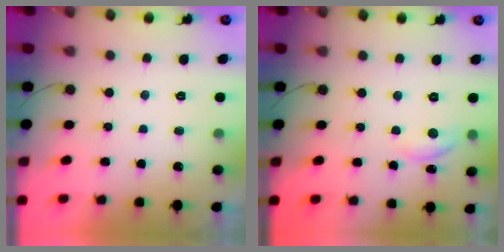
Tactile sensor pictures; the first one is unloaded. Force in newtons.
{"total": 7.1, "press": 7.1, "slide": 0.7}